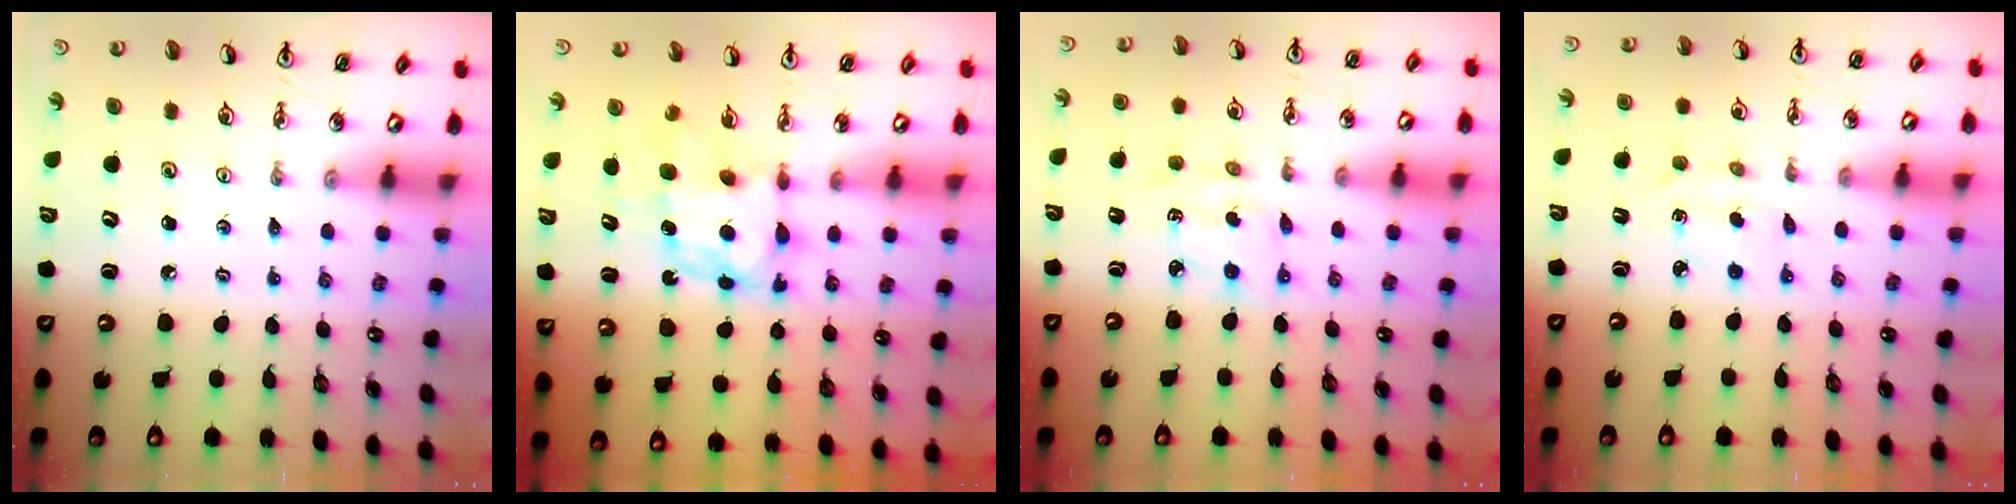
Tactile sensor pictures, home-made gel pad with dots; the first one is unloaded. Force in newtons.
{"total": 6.1, "press": 6.0, "slide": 0.6}
{"total": 2.9, "press": 2.9, "slide": 0.2}
{"total": 3.0, "press": 3.0, "slide": 0.4}